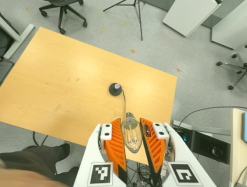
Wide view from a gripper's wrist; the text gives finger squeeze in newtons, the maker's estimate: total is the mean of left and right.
{"total": 14.6, "left": 16.2, "right": 13.0}